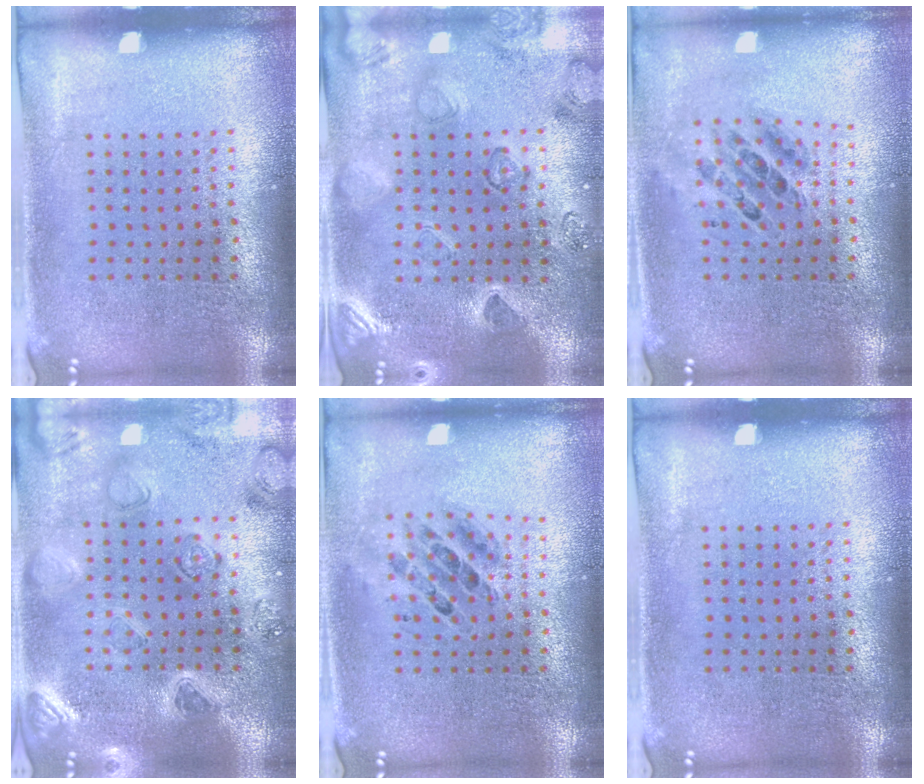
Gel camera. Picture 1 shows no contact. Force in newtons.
{"total": 2.3, "press": 2.1, "slide": 1.0}
{"total": 0.7, "press": 0.6, "slide": 0.2}
{"total": 2.3, "press": 2.3, "slide": 0.1}
{"total": 0.7, "press": 0.7, "slide": 0.1}
{"total": 0.0}